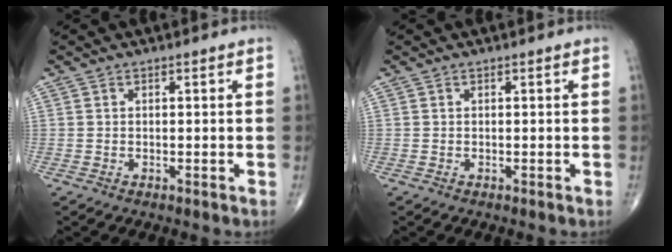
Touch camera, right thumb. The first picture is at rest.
{"total": 0.0}